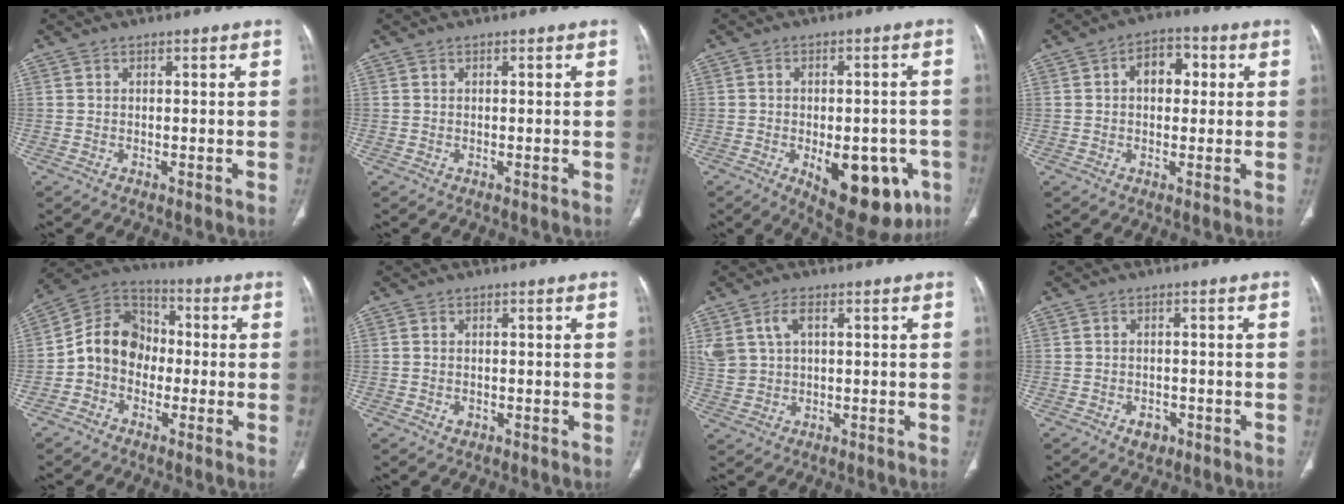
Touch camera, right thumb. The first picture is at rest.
{"total": 0.0}
{"total": 17.1, "force": [-6.4, 8.6, 13.3], "torque": [-0.129, 0.010, -0.066]}
{"total": 6.8, "force": [1.3, 4.5, 4.9], "torque": [-0.051, 0.016, 0.013]}
{"total": 11.4, "force": [-1.8, 9.5, 6.1], "torque": [-0.084, 0.040, -0.048]}
{"total": 1.5, "force": [-0.4, 1.2, 0.8], "torque": [-0.011, 0.004, -0.004]}
{"total": 7.7, "force": [2.6, 4.9, 5.4], "torque": [-0.125, 0.006, 0.061]}
{"total": 3.0, "force": [-1.4, 2.1, 1.5], "torque": [-0.011, 0.006, -0.016]}